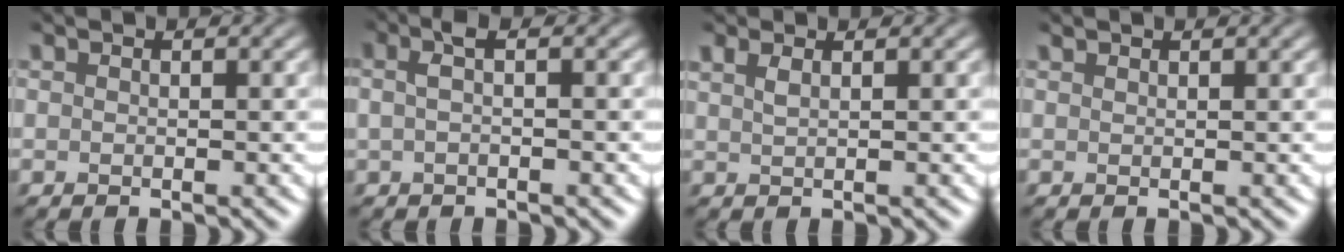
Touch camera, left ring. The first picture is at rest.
{"total": 1.7, "force": [0.2, 0.4, 1.7], "torque": [-0.034, 0.007, 0.001]}
{"total": 1.5, "force": [0.9, 0.6, 1.0], "torque": [-0.016, 0.002, 0.015]}
{"total": 0.7, "force": [0.6, 0.1, 0.1], "torque": [0.000, 0.001, 0.013]}